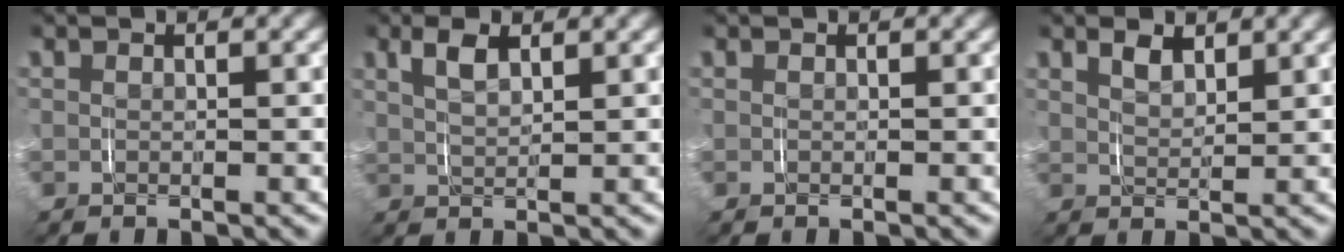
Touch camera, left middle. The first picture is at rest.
{"total": 2.2, "force": [1.1, 0.9, 1.7], "torque": [-0.039, -0.002, 0.023]}
{"total": 0.0}
{"total": 1.8, "force": [1.1, 0.8, 1.1], "torque": [-0.022, -0.007, 0.023]}